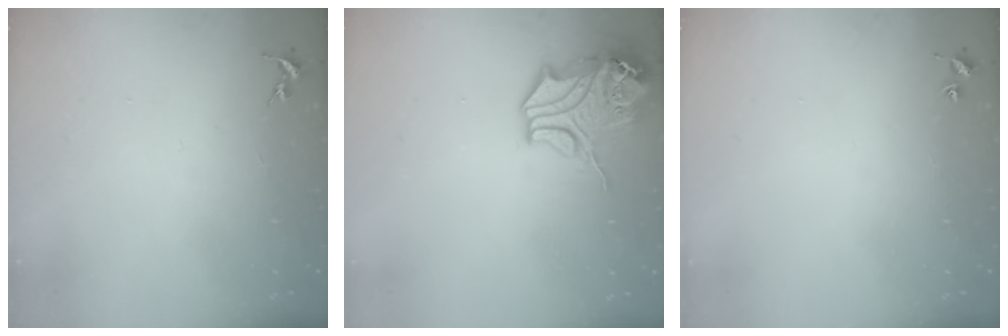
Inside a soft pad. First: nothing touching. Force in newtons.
{"total": 13.8, "press": 13.7, "slide": 2.0}
{"total": 1.8, "press": 1.8, "slide": 0.2}